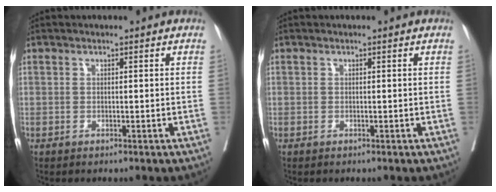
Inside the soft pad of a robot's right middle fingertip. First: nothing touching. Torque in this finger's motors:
{"motor_torque": [0.00, 0.00, -0.04, -0.05]}